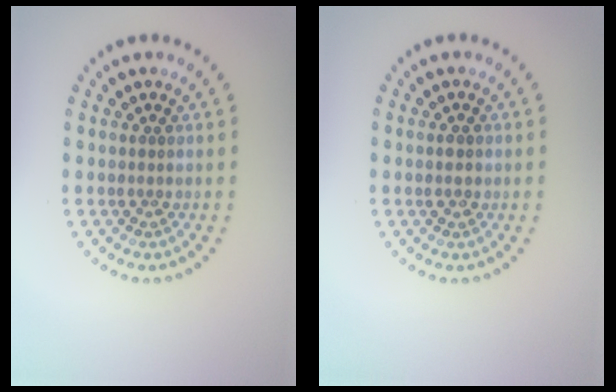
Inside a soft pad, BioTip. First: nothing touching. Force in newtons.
{"total": 1.3, "press": 1.3, "slide": 0.2}